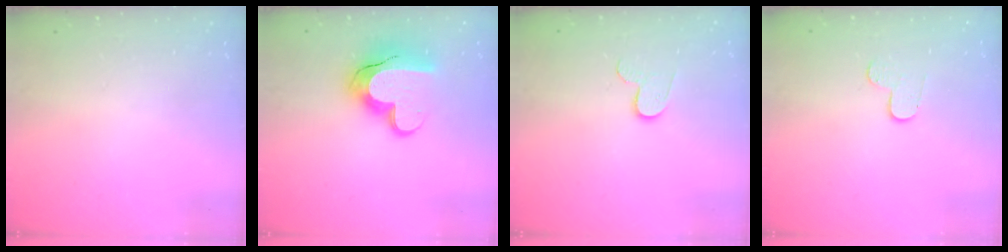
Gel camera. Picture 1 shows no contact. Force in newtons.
{"total": 16.0, "press": 16.0, "slide": 1.0}
{"total": 6.3, "press": 6.3, "slide": 0.5}
{"total": 6.2, "press": 6.2, "slide": 0.6}